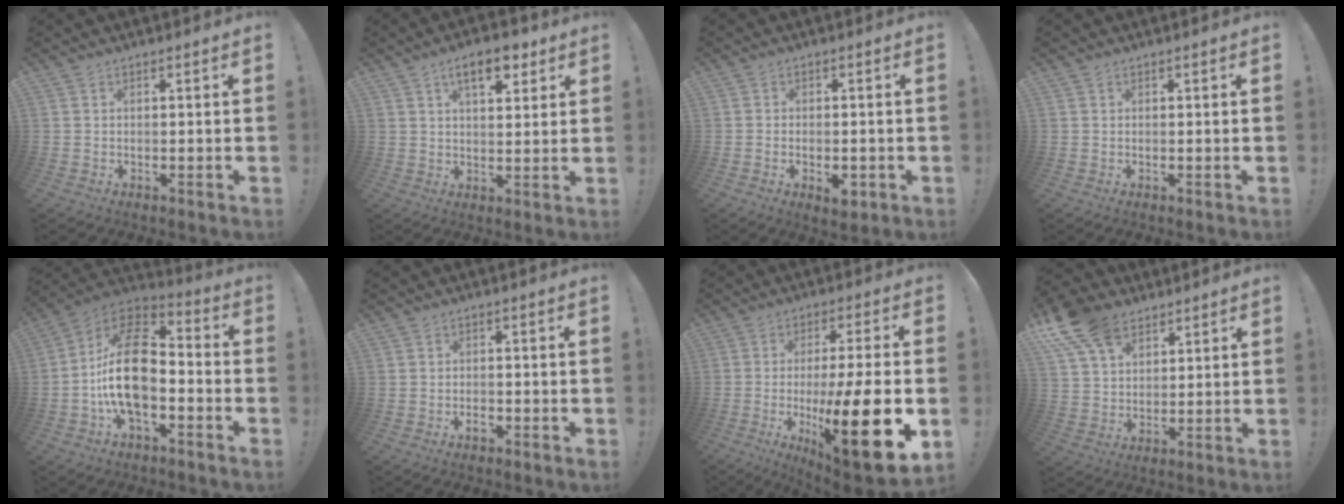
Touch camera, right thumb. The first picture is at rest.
{"total": 8.8, "force": [4.8, 4.0, 6.2], "torque": [-0.087, -0.011, 0.082]}
{"total": 4.4, "force": [-1.8, 2.3, 3.3], "torque": [-0.035, 0.007, -0.025]}
{"total": 0.0}
{"total": 20.1, "force": [-3.3, 11.6, 16.1], "torque": [-0.296, 0.029, -0.052]}
{"total": 1.7, "force": [-1.3, 0.5, 0.9], "torque": [-0.021, 0.005, -0.022]}
{"total": 20.8, "force": [-5.3, 4.2, 19.6], "torque": [-0.322, 0.017, -0.076]}
{"total": 13.8, "force": [8.5, 8.5, 6.8], "torque": [-0.134, -0.038, 0.162]}